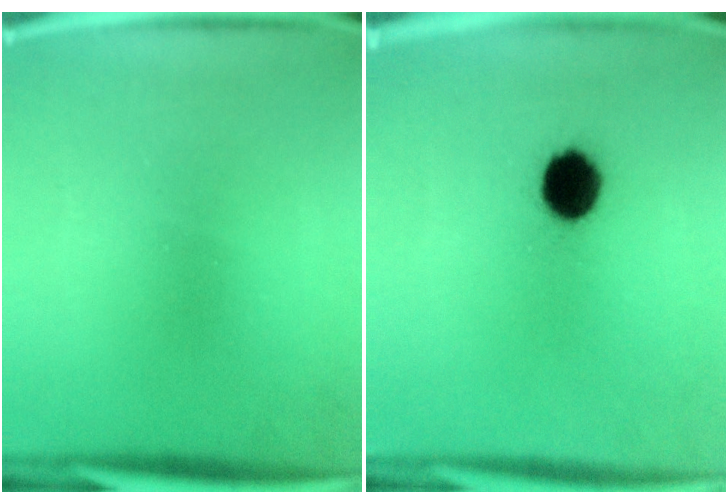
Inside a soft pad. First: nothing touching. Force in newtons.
{"total": 8.4}